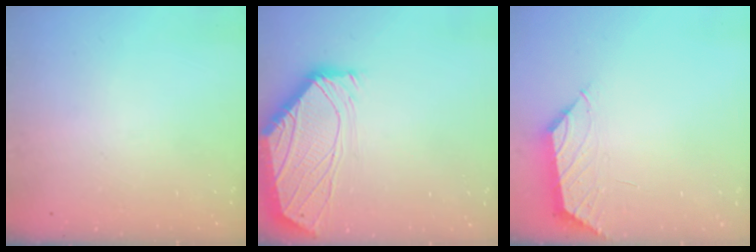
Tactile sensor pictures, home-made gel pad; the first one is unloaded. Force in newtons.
{"total": 0.5, "press": 0.4, "slide": 0.3}
{"total": 0.8, "press": 0.6, "slide": 0.5}